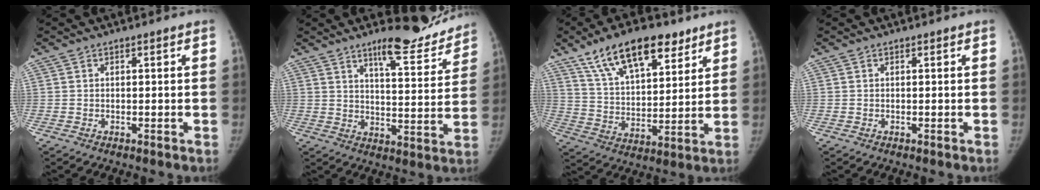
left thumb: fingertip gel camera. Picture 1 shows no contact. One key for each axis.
{"total": 12.9, "fx": 10.9, "fy": 2.9, "fz": 6.3, "tx": -0.056, "ty": -0.076, "tz": 0.155}
{"total": 17.9, "fx": 11.5, "fy": 7.9, "fz": 11.2, "tx": -0.151, "ty": -0.039, "tz": 0.201}
{"total": 0.0}